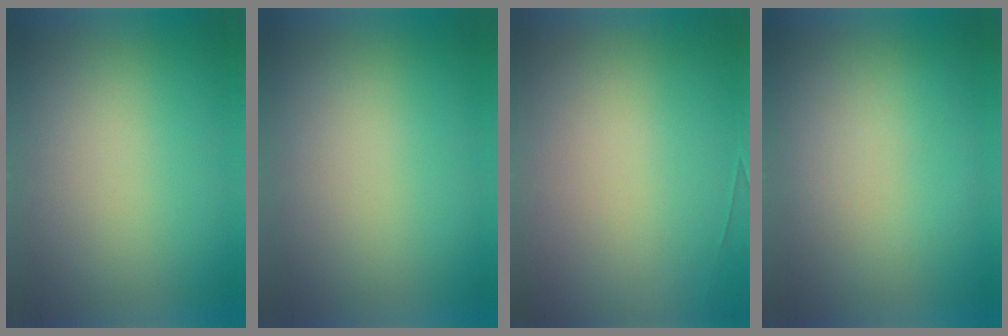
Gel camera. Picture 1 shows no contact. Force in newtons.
{"total": 0.0}
{"total": 4.5}
{"total": 1.1}